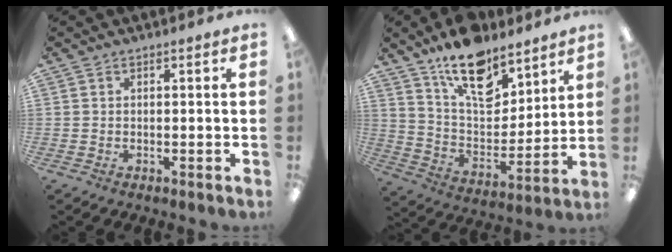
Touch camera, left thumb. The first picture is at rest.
{"total": 17.5, "force": [12.6, 8.4, 8.8], "torque": [-0.145, -0.077, 0.224]}